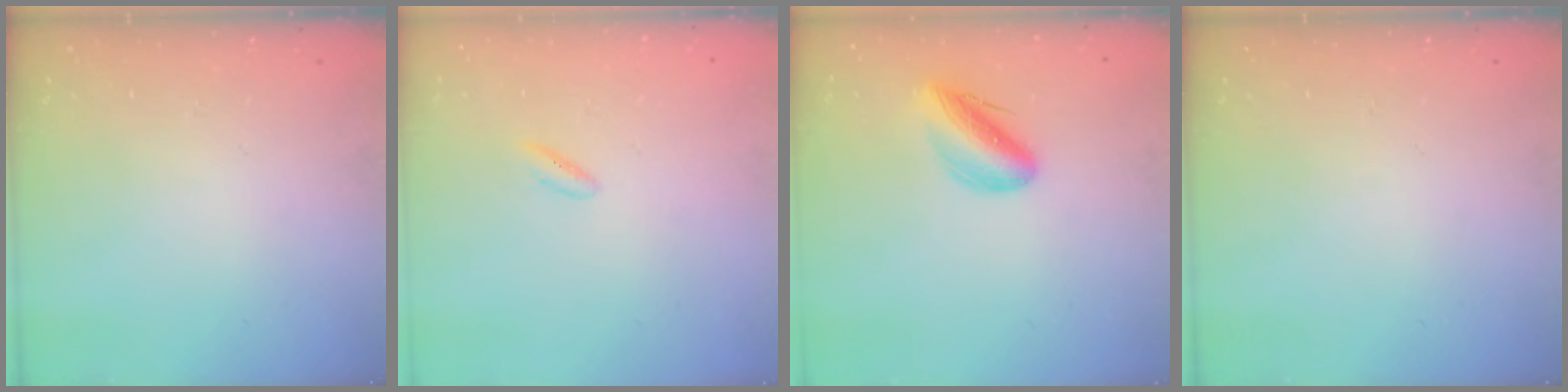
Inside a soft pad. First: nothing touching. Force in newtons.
{"total": 1.8, "press": 1.6, "slide": 0.8}
{"total": 9.9, "press": 9.5, "slide": 2.6}
{"total": 0.0}